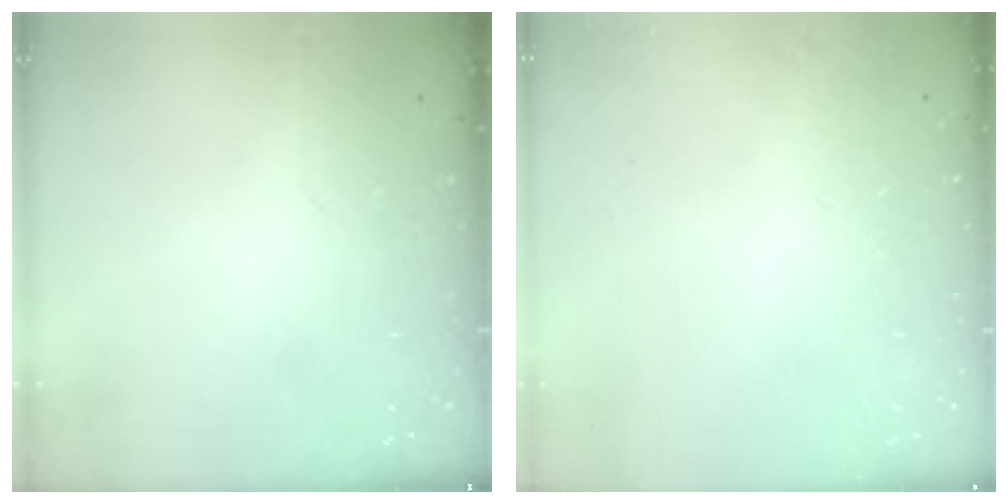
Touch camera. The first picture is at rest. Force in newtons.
{"total": 0.0}